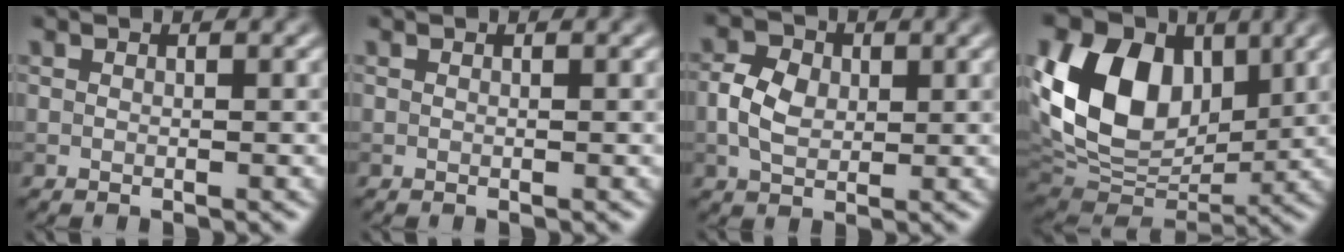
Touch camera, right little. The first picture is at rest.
{"total": 0.0}
{"total": 3.8, "force": [0.1, 2.8, 2.6], "torque": [-0.056, 0.004, -0.003]}
{"total": 13.2, "force": [3.2, 9.4, 8.7], "torque": [-0.174, 0.011, 0.053]}